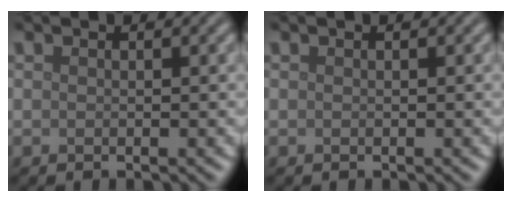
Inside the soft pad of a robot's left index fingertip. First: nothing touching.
{"total": 0.0}